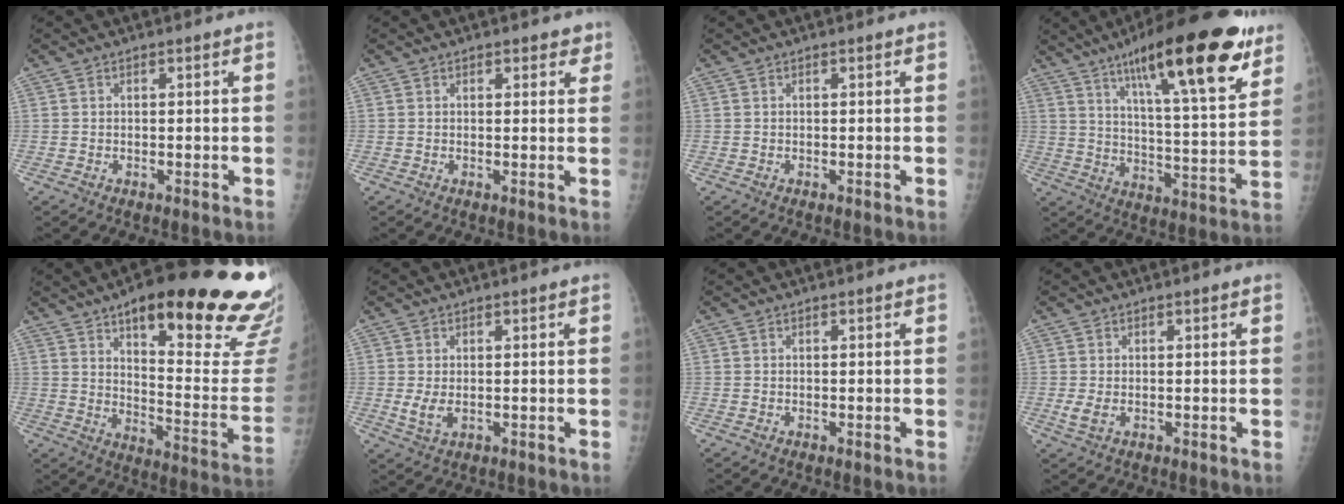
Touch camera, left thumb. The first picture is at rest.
{"total": 2.4, "force": [1.6, 1.4, 1.1], "torque": [0.013, -0.006, 0.016]}
{"total": 0.0}
{"total": 25.7, "force": [15.1, 5.8, 20.0], "torque": [-0.286, -0.045, 0.231]}
{"total": 29.0, "force": [18.6, 7.0, 21.1], "torque": [-0.236, -0.079, 0.257]}
{"total": 3.2, "force": [0.2, 1.8, 2.6], "torque": [-0.049, -0.010, 0.009]}
{"total": 0.0}
{"total": 2.3, "force": [0.0, 1.4, 1.8], "torque": [-0.042, -0.006, 0.003]}